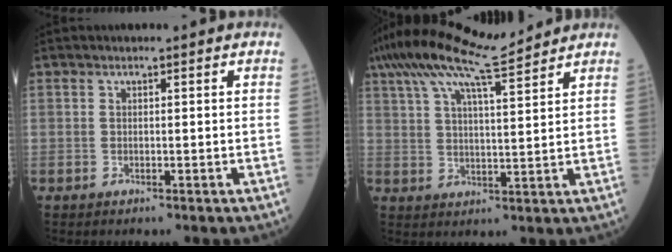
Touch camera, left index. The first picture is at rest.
{"total": 13.2, "force": [11.0, 0.7, 7.3], "torque": [-0.146, 0.026, 0.184]}